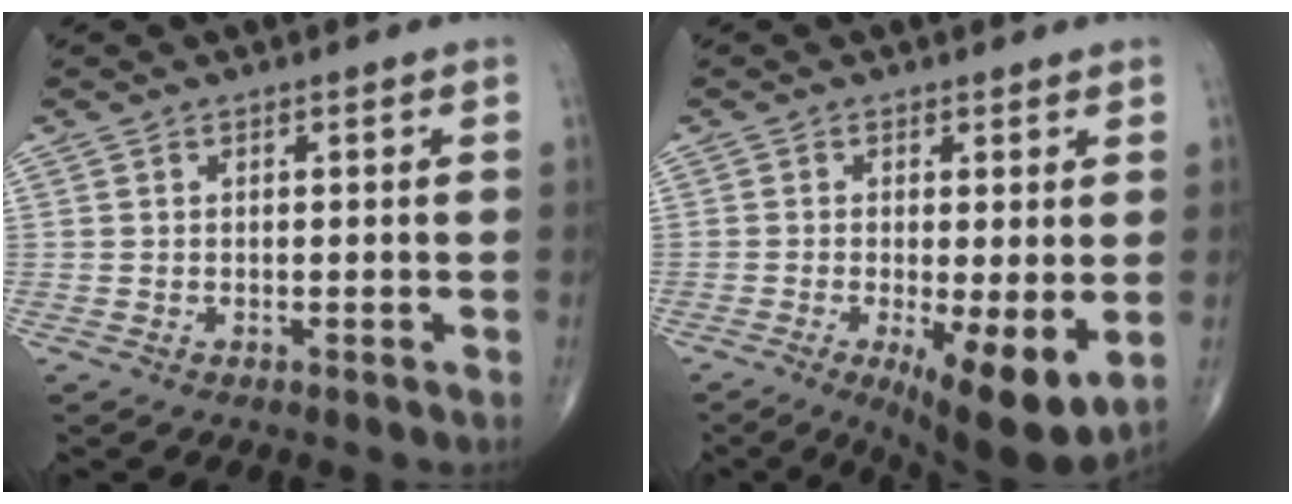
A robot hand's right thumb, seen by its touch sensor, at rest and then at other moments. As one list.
[{"total": 11.0, "force": [-2.6, 3.1, 10.2], "torque": [-0.157, -0.027, -0.035]}]